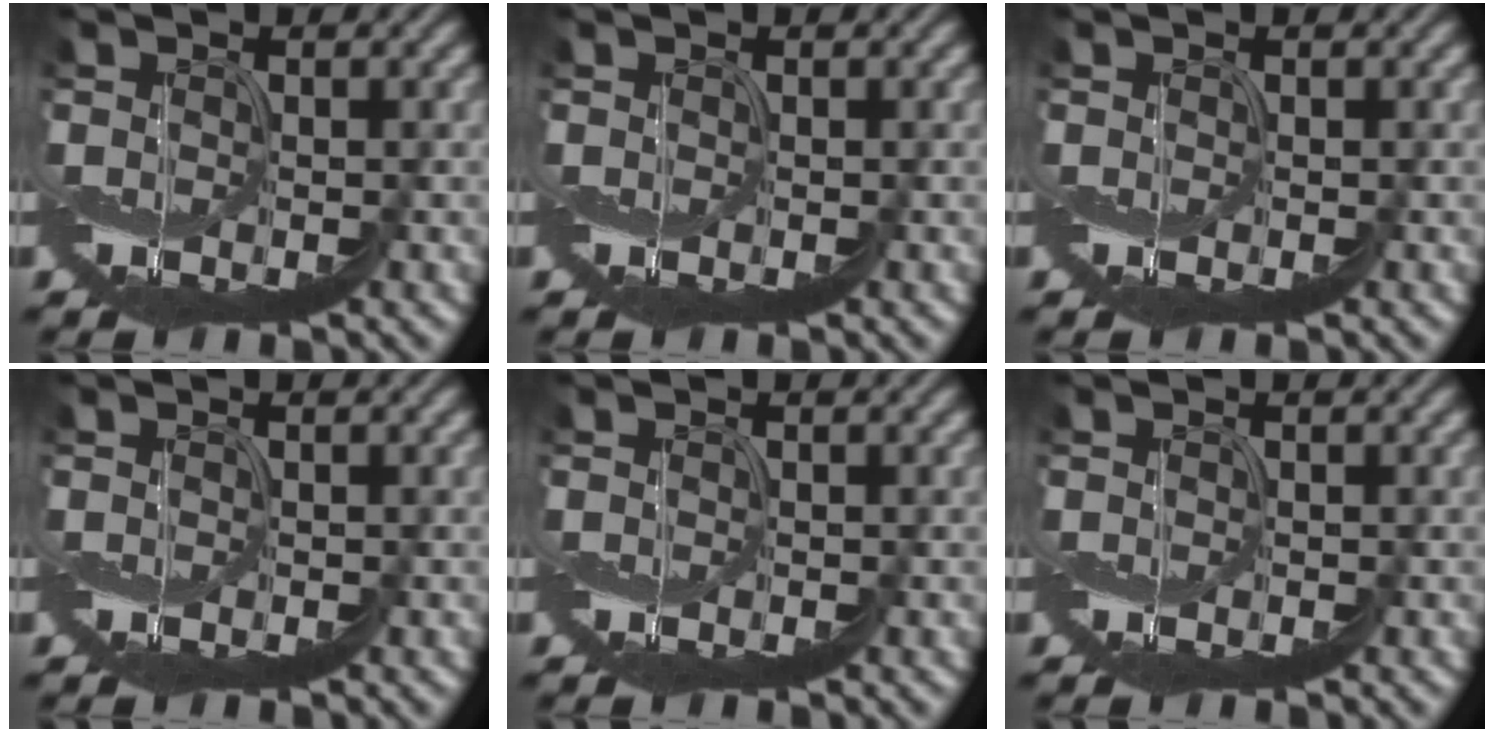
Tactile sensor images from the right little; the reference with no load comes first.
{"total": 0.0}
{"total": 0.0}
{"total": 0.0}
{"total": 0.0}
{"total": 0.0}